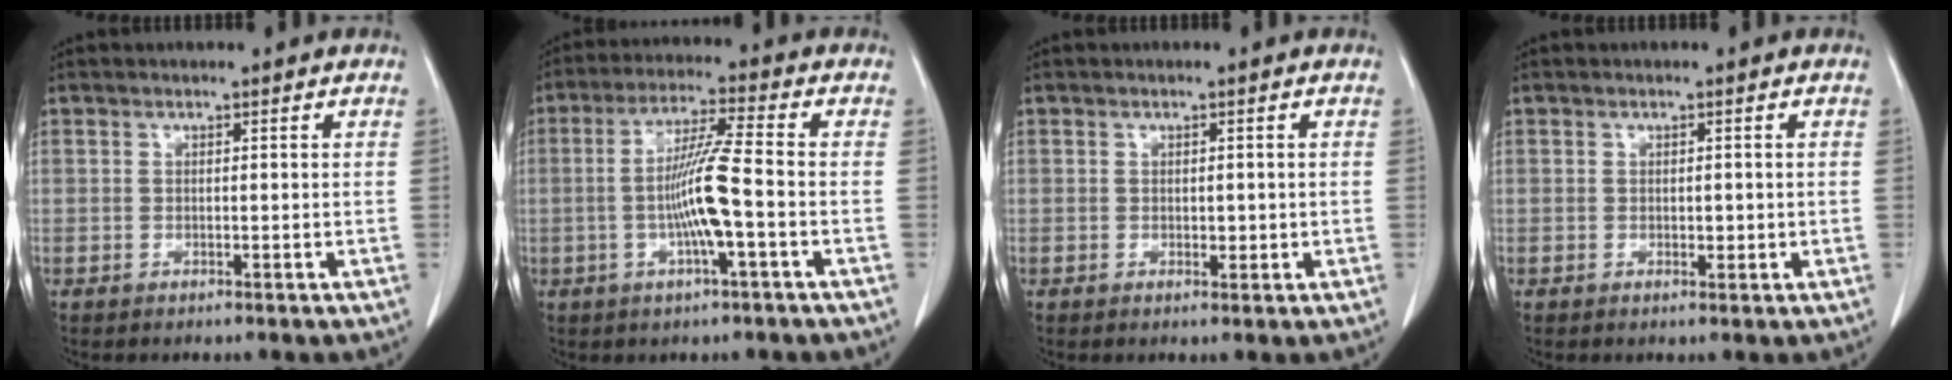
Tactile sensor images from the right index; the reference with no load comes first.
{"total": 9.1, "force": [-1.7, -0.2, 9.0], "torque": [-0.174, 0.001, -0.035]}
{"total": 1.5, "force": [0.0, 1.0, 1.1], "torque": [-0.013, -0.001, 0.002]}
{"total": 1.4, "force": [0.0, 0.9, 1.0], "torque": [-0.012, 0.000, 0.001]}